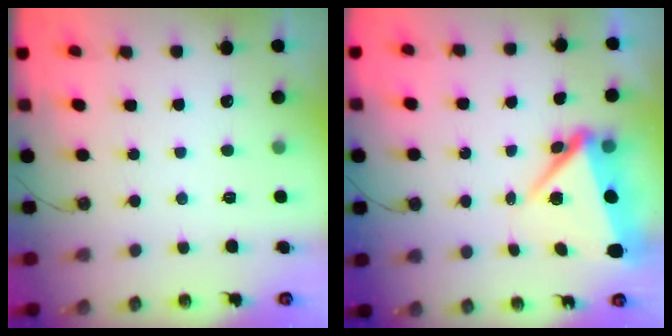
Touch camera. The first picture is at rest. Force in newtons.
{"total": 7.3, "press": 7.0, "slide": 2.0}